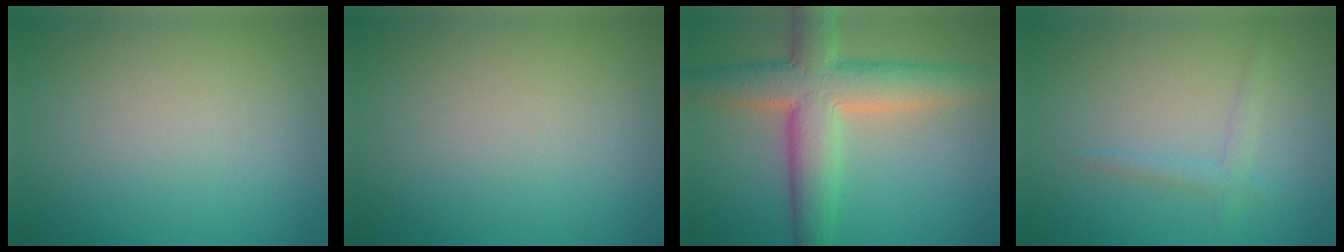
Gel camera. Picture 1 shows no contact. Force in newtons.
{"total": 0.0}
{"total": 8.3, "press": 8.3, "slide": 0.8}
{"total": 1.4, "press": 1.4, "slide": 0.1}